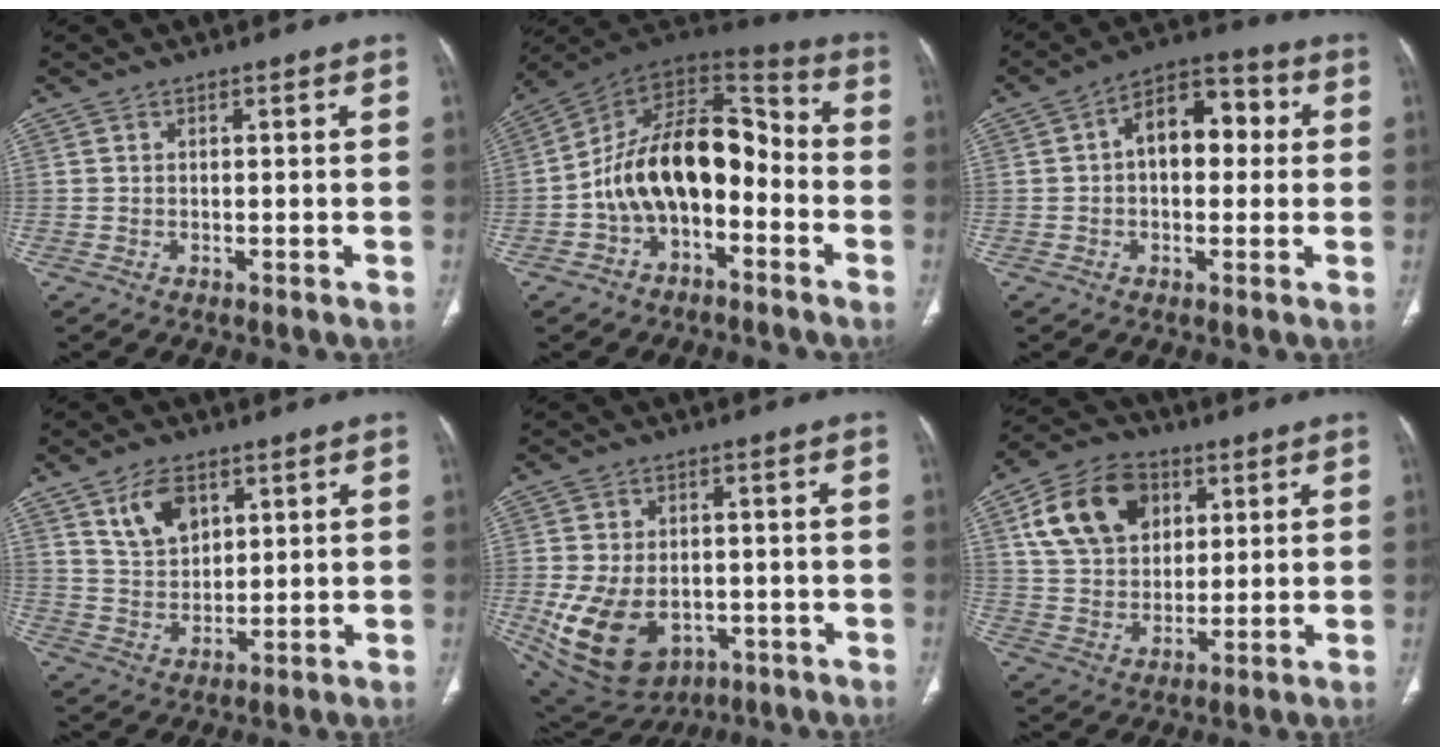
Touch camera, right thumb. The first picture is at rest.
{"total": 17.6, "force": [-4.0, 10.7, 13.4], "torque": [-0.197, 0.080, -0.073]}
{"total": 11.2, "force": [1.3, 6.9, 8.7], "torque": [-0.100, 0.033, 0.011]}
{"total": 8.3, "force": [4.4, 5.1, 4.9], "torque": [-0.070, -0.024, 0.090]}
{"total": 15.5, "force": [-4.1, 10.7, 10.4], "torque": [-0.194, 0.004, -0.038]}
{"total": 15.7, "force": [5.8, 11.3, 9.2], "torque": [-0.144, -0.003, 0.106]}